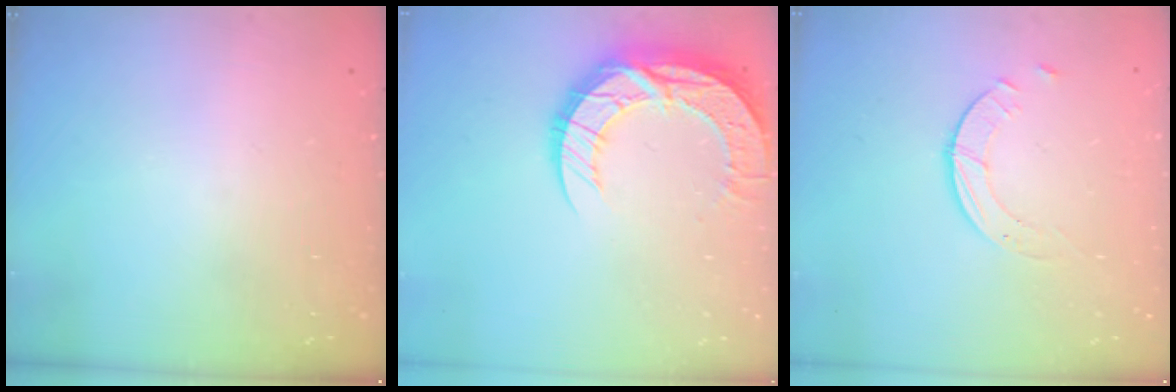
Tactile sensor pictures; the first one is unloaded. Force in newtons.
{"total": 15.6, "press": 15.6, "slide": 1.1}
{"total": 1.8, "press": 1.8, "slide": 0.2}